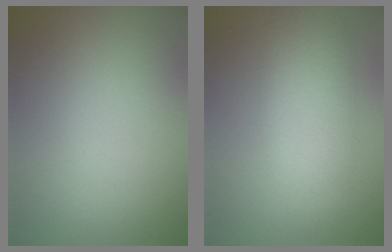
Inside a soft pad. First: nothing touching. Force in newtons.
{"total": 5.2, "press": 5.2, "slide": 0.1}